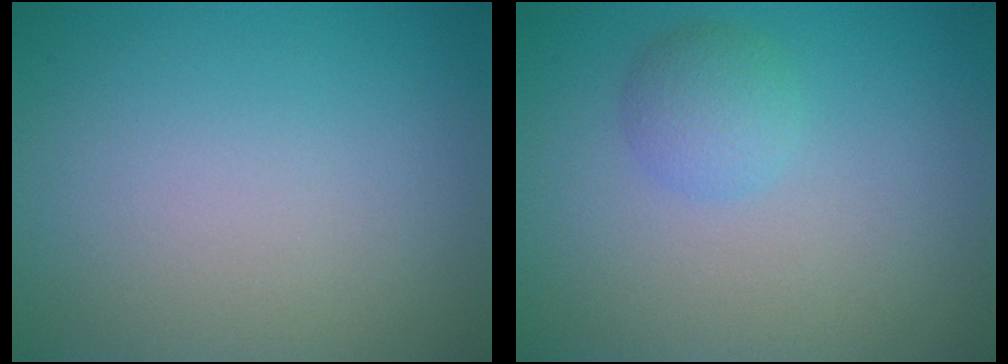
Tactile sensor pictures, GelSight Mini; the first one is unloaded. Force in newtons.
{"total": 2.1, "press": 2.1, "slide": 0.2}